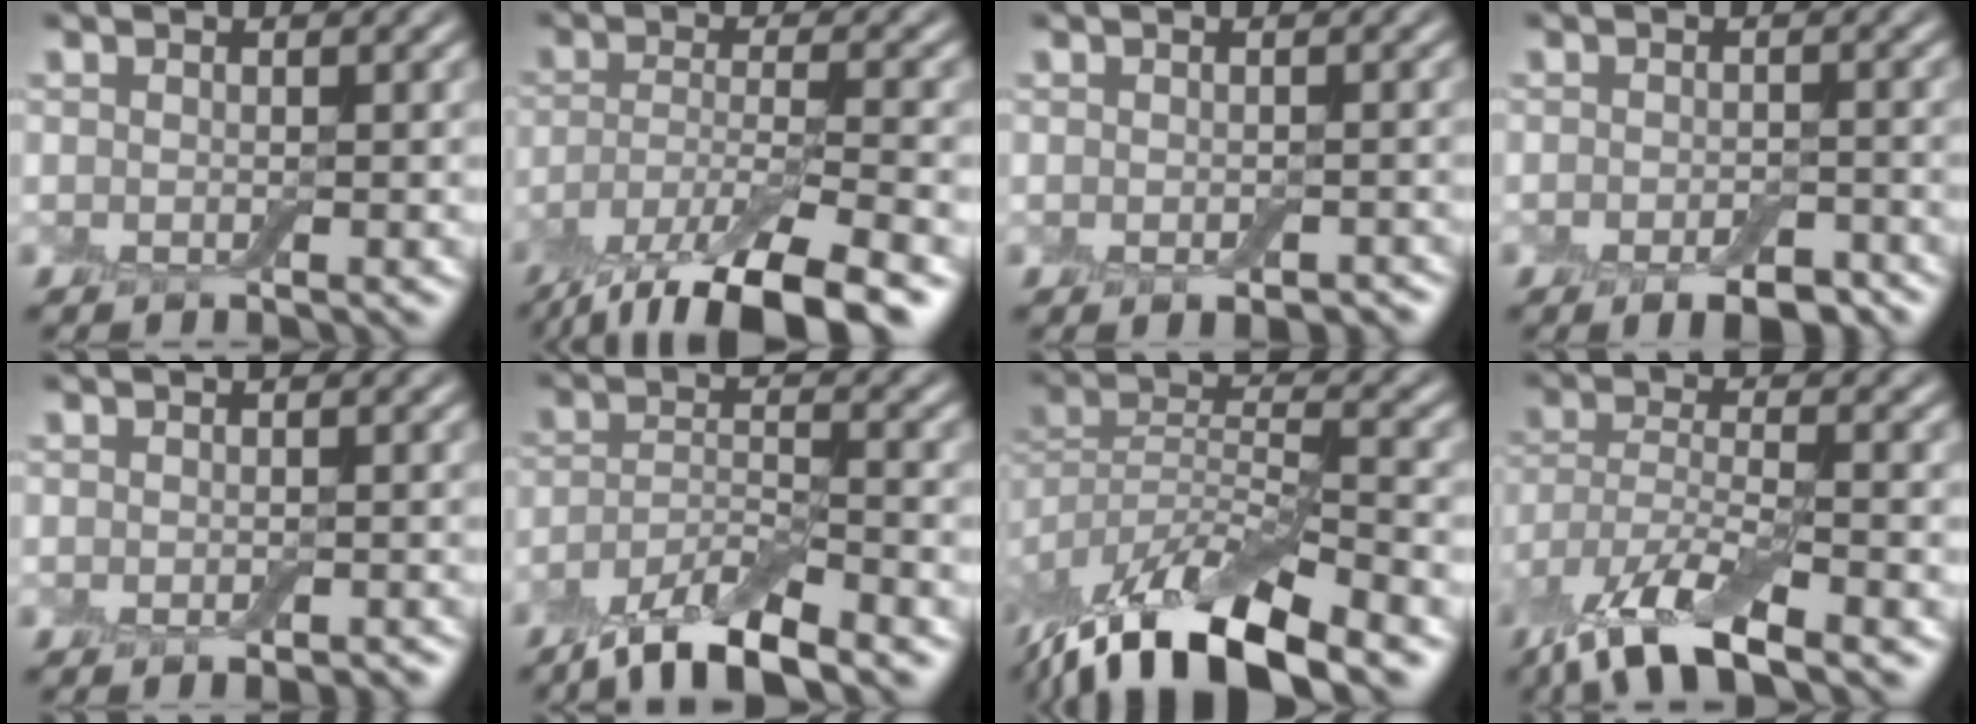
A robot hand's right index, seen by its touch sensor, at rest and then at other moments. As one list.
[{"total": 9.5, "force": [-6.3, 2.8, 6.5], "torque": [-0.114, -0.018, -0.113]}, {"total": 1.7, "force": [-0.7, 0.9, 1.3], "torque": [-0.020, -0.008, -0.006]}, {"total": 3.7, "force": [-2.2, 1.5, 2.6], "torque": [-0.035, -0.004, -0.029]}, {"total": 1.4, "force": [-0.6, 0.6, 1.1], "torque": [-0.017, -0.005, -0.007]}, {"total": 6.5, "force": [-4.8, 1.7, 4.0], "torque": [-0.071, -0.007, -0.091]}, {"total": 13.1, "force": [-9.1, 4.0, 8.6], "torque": [-0.158, 0.001, -0.173]}, {"total": 8.4, "force": [-5.6, 2.3, 5.8], "torque": [-0.112, -0.009, -0.113]}]